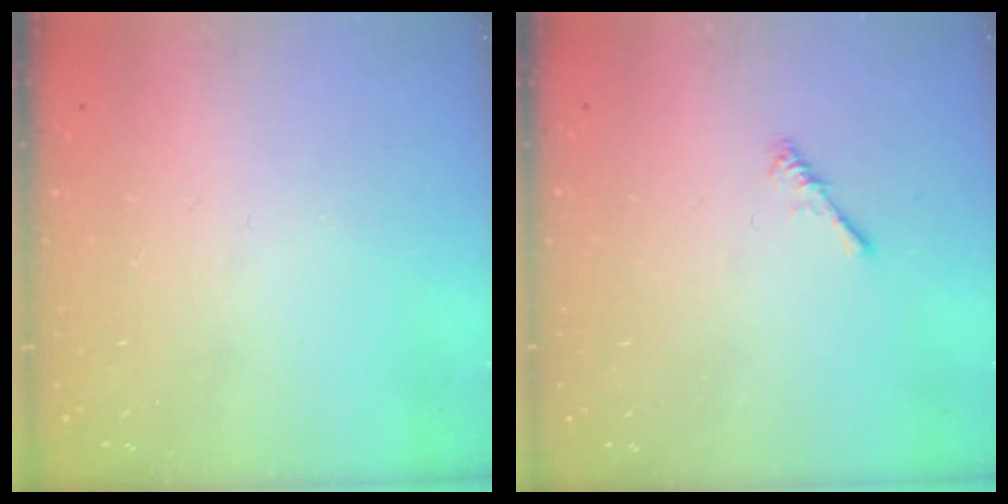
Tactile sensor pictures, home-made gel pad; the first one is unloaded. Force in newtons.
{"total": 0.0}